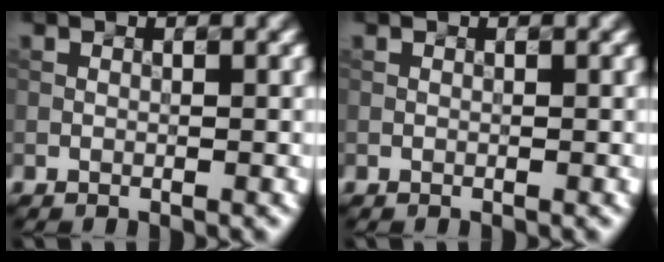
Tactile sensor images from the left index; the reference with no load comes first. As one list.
[{"total": 0.0}]